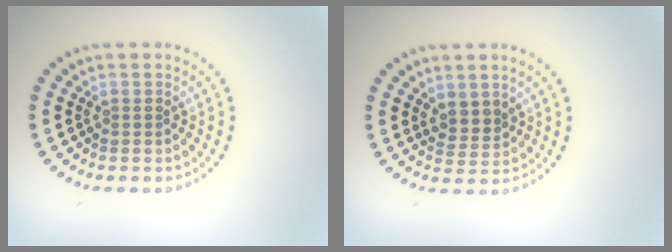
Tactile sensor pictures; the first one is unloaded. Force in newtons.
{"total": 1.9, "press": 1.5, "slide": 1.2}